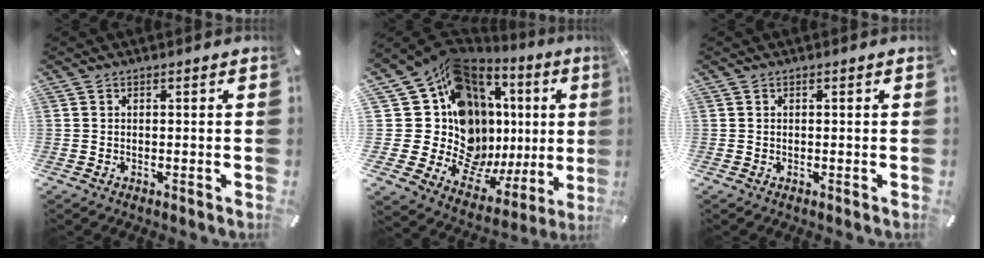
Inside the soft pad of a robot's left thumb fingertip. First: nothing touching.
{"total": 23.1, "force": [4.5, 16.5, 15.5], "torque": [-0.247, -0.116, 0.121]}
{"total": 0.0}